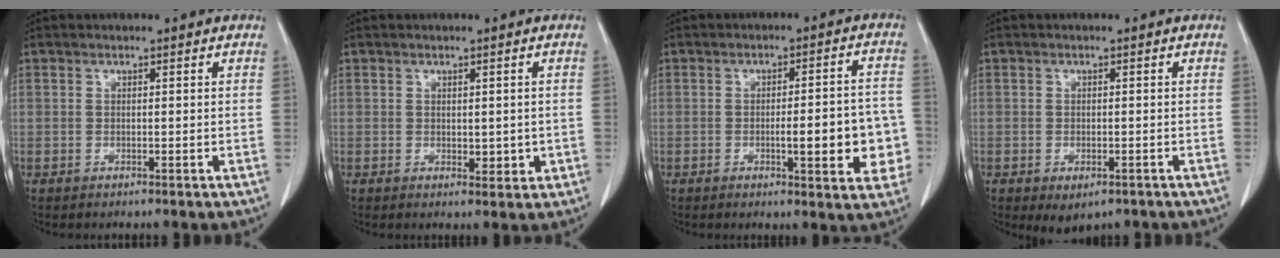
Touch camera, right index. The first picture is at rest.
{"total": 2.7, "force": [-0.1, 1.5, 2.2], "torque": [-0.025, -0.004, 0.005]}
{"total": 10.9, "force": [-2.4, 2.4, 10.4], "torque": [-0.119, 0.015, -0.025]}
{"total": 3.6, "force": [-2.2, 1.9, 2.1], "torque": [-0.027, -0.005, -0.020]}